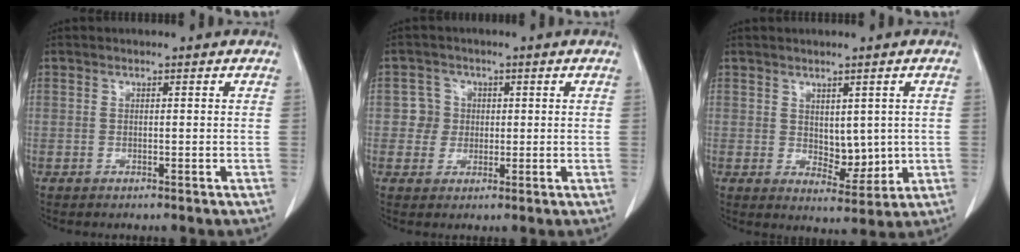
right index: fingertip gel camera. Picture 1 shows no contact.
{"total": 3.0, "force": [0.2, 3.0, 0.1], "torque": [0.006, 0.009, 0.004]}
{"total": 5.2, "force": [0.4, 3.0, 4.2], "torque": [-0.059, -0.006, 0.024]}